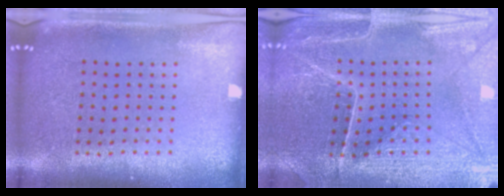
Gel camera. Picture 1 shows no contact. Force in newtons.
{"total": 2.9, "press": 2.9, "slide": 0.2}